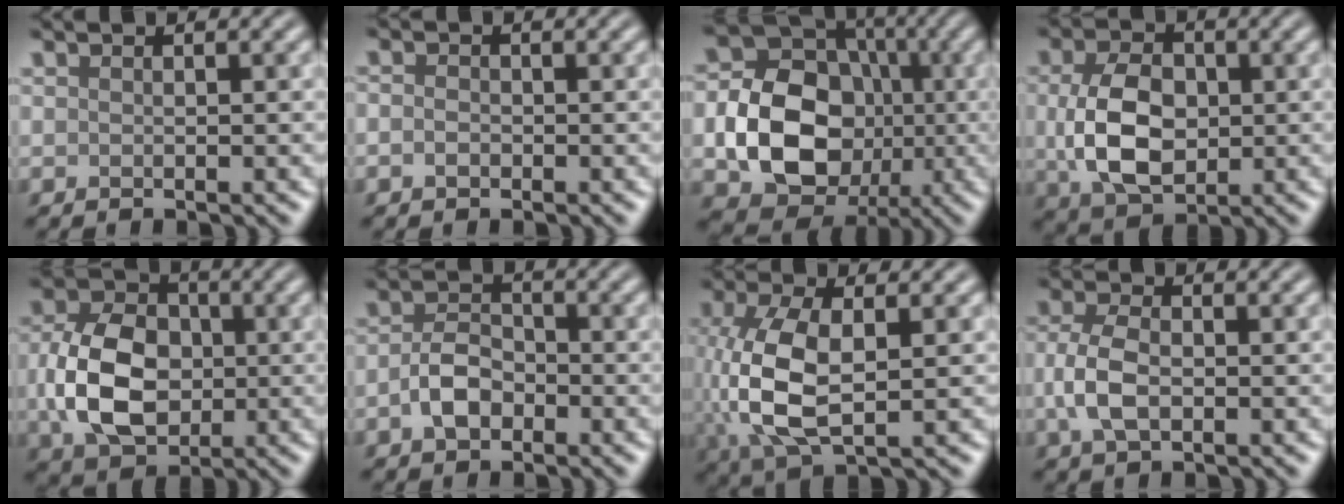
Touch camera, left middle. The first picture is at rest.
{"total": 1.0, "force": [-0.4, 0.8, 0.5], "torque": [-0.009, 0.001, -0.012]}
{"total": 10.3, "force": [-1.9, 8.1, 6.1], "torque": [-0.112, 0.000, -0.041]}
{"total": 7.0, "force": [-0.1, 4.8, 5.2], "torque": [-0.114, -0.001, -0.001]}
{"total": 8.4, "force": [-0.7, 6.0, 5.8], "torque": [-0.127, 0.002, -0.020]}
{"total": 3.3, "force": [-1.2, 2.2, 2.2], "torque": [-0.042, 0.005, -0.027]}
{"total": 8.2, "force": [0.0, 4.3, 6.9], "torque": [-0.169, -0.002, 0.005]}
{"total": 4.1, "force": [-0.7, 2.5, 3.1], "torque": [-0.071, 0.002, -0.020]}